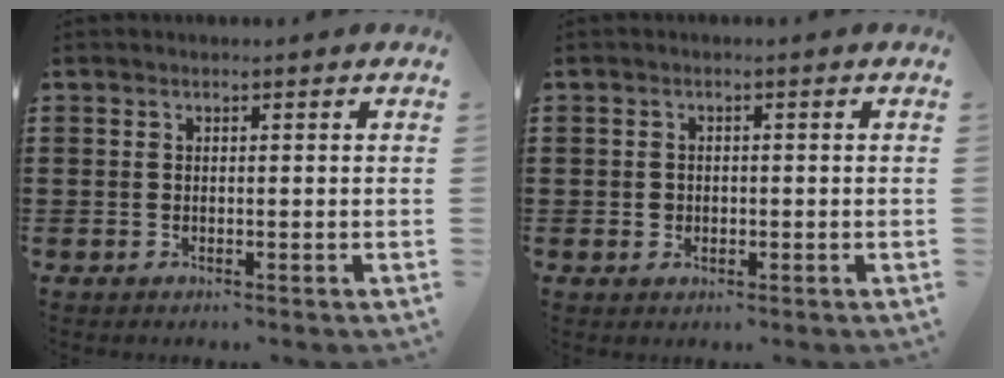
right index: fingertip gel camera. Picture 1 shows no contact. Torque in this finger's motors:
{"motor_torque": [-0.11, 0.67, -0.07, -0.01]}